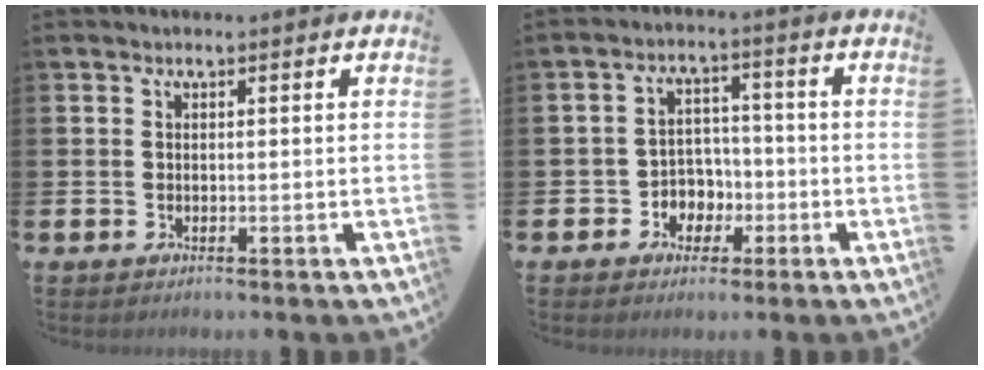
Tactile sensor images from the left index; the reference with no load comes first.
{"total": 4.1, "force": [-1.5, 3.7, 0.8], "torque": [-0.027, 0.002, -0.035]}